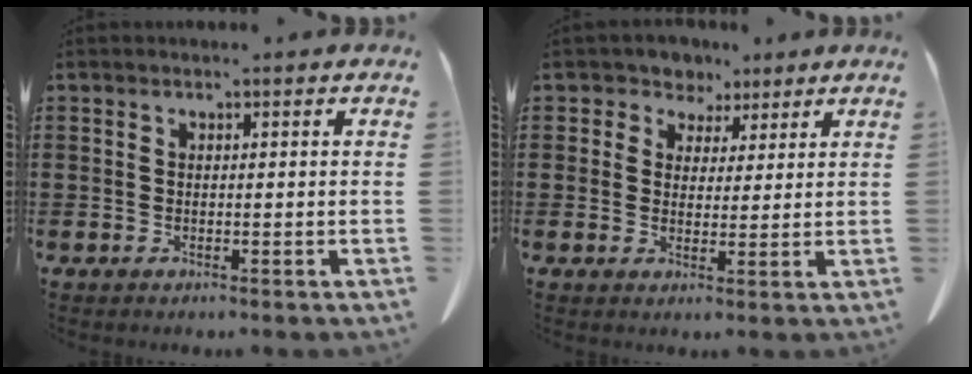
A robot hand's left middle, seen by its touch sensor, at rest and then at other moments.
{"total": 3.7, "force": [2.4, 2.7, -0.1], "torque": [-0.021, 0.004, 0.042]}